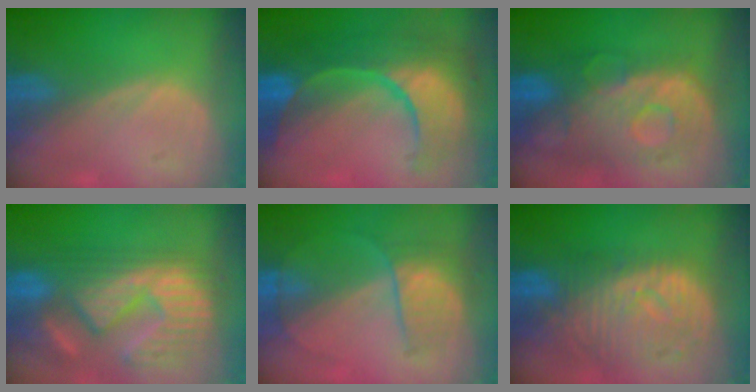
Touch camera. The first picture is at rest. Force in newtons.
{"total": 12.6, "press": 12.5, "slide": 1.4}
{"total": 11.2, "press": 9.7, "slide": 5.6}
{"total": 14.0, "press": 12.2, "slide": 6.7}
{"total": 5.9, "press": 5.8, "slide": 1.0}
{"total": 11.2, "press": 9.8, "slide": 5.4}